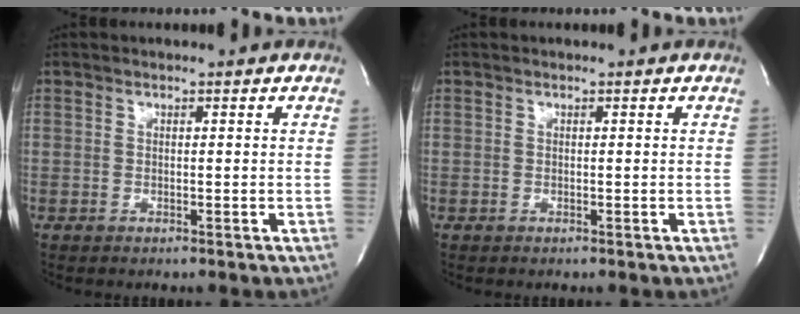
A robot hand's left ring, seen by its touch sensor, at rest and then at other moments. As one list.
[{"total": 0.0}]